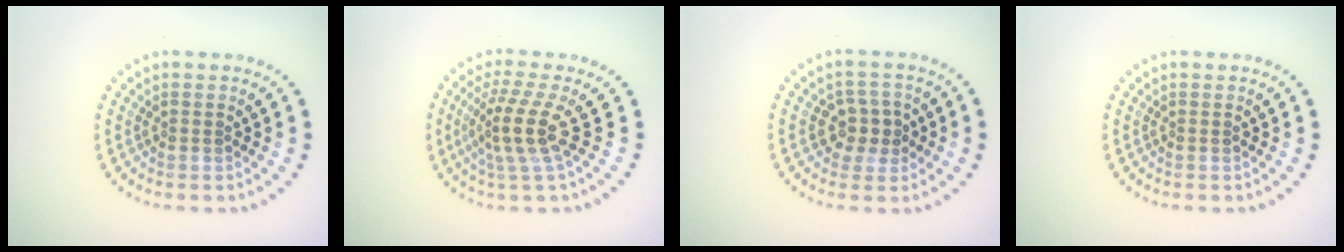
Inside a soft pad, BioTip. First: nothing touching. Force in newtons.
{"total": 3.8, "press": 2.7, "slide": 2.8}
{"total": 2.9, "press": 2.8, "slide": 0.8}
{"total": 0.0}